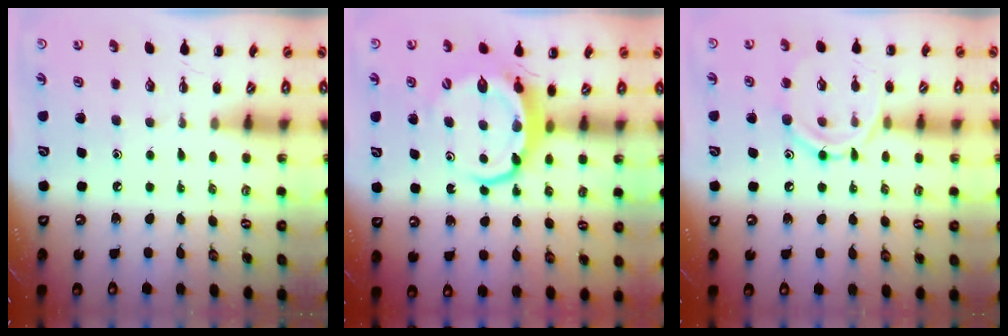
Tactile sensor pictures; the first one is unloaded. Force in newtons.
{"total": 7.0, "press": 6.8, "slide": 1.3}
{"total": 11.5, "press": 11.4, "slide": 1.1}